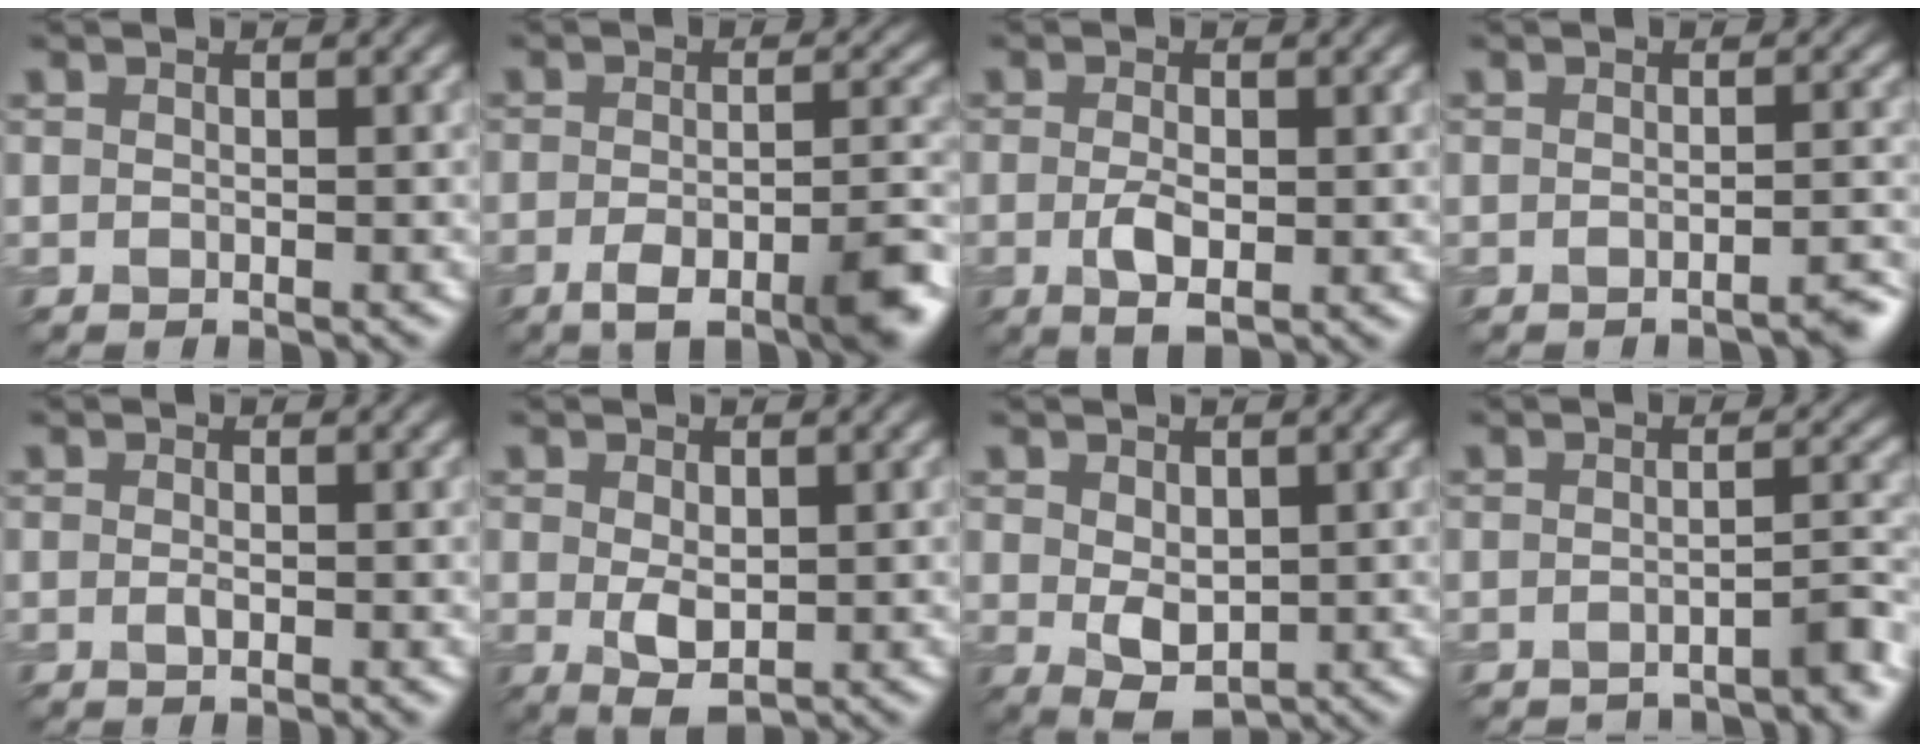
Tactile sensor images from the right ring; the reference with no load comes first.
{"total": 7.1, "force": [-3.8, 2.1, 5.6], "torque": [-0.089, -0.005, -0.061]}
{"total": 3.0, "force": [-0.5, 1.3, 2.6], "torque": [-0.053, -0.006, -0.007]}
{"total": 2.0, "force": [-1.4, 0.4, 1.4], "torque": [-0.006, 0.006, -0.026]}
{"total": 0.9, "force": [-0.1, 0.2, 0.9], "torque": [-0.017, -0.004, -0.002]}
{"total": 2.9, "force": [0.3, 1.5, 2.4], "torque": [-0.047, -0.004, 0.010]}
{"total": 3.2, "force": [0.4, 2.0, 2.5], "torque": [-0.048, -0.004, 0.015]}
{"total": 3.6, "force": [-3.2, 0.4, 1.6], "torque": [-0.017, 0.005, -0.048]}